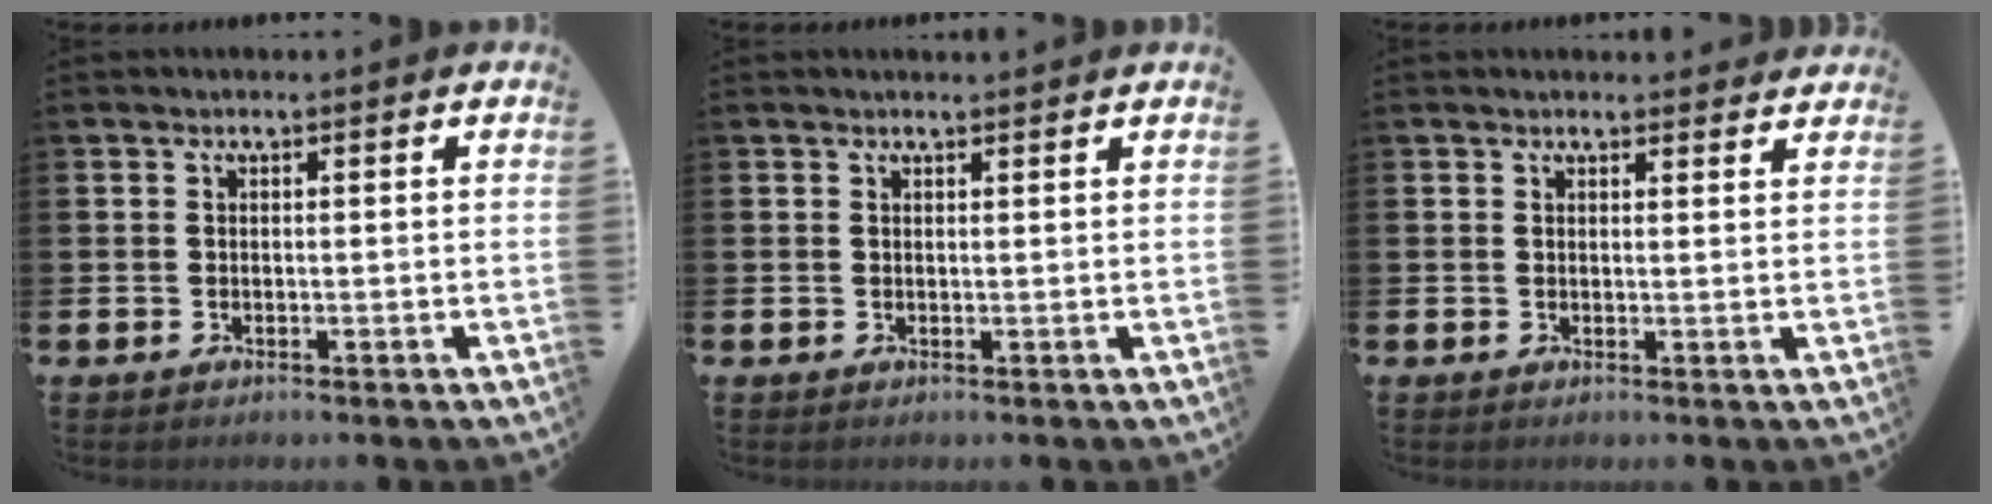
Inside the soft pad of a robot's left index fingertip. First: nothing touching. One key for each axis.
{"total": 0.8, "fx": 0.8, "fy": -0.1, "fz": 0.1, "tx": 0.011, "ty": -0.006, "tz": 0.012}
{"total": 1.7, "fx": 1.6, "fy": 0.4, "fz": -0.1, "tx": 0.012, "ty": -0.009, "tz": 0.028}